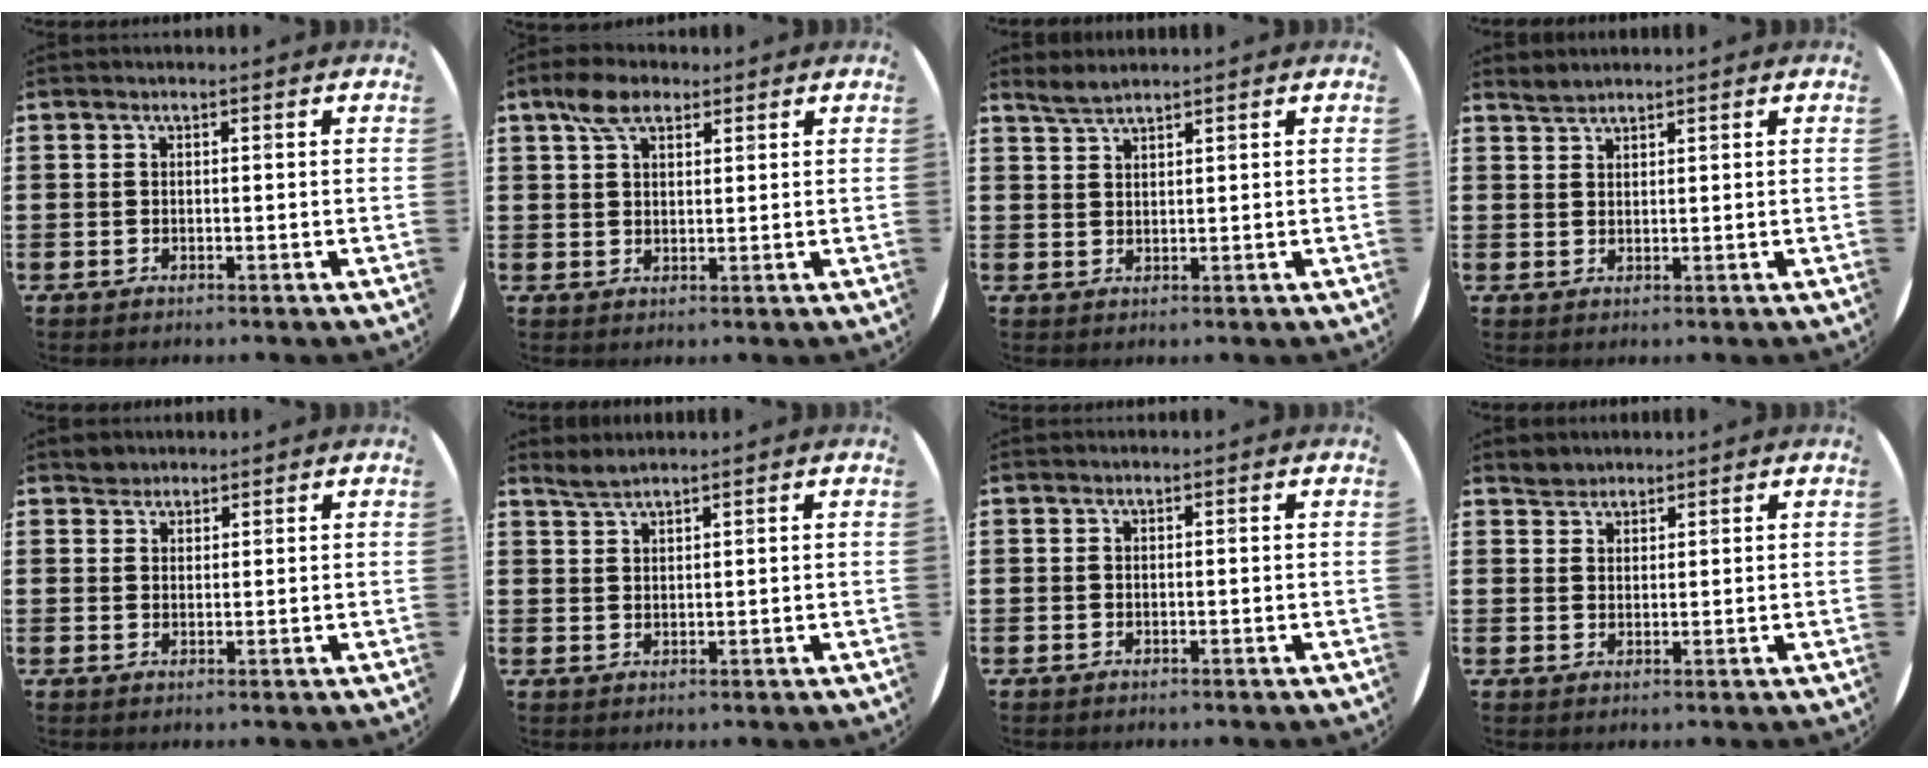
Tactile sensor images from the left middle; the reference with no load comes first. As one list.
[{"total": 4.9, "force": [3.3, 2.5, 2.7], "torque": [-0.054, 0.007, 0.061]}, {"total": 2.0, "force": [1.9, 0.1, 0.6], "torque": [-0.016, 0.001, 0.038]}, {"total": 1.5, "force": [1.5, 0.2, -0.1], "torque": [-0.002, 0.002, 0.030]}, {"total": 1.7, "force": [1.6, 0.6, -0.3], "torque": [0.009, -0.001, 0.031]}, {"total": 1.9, "force": [1.8, -0.1, 0.4], "torque": [-0.012, 0.002, 0.035]}, {"total": 0.0}, {"total": 1.9, "force": [1.8, 0.7, -0.2], "torque": [0.000, 0.004, 0.037]}]